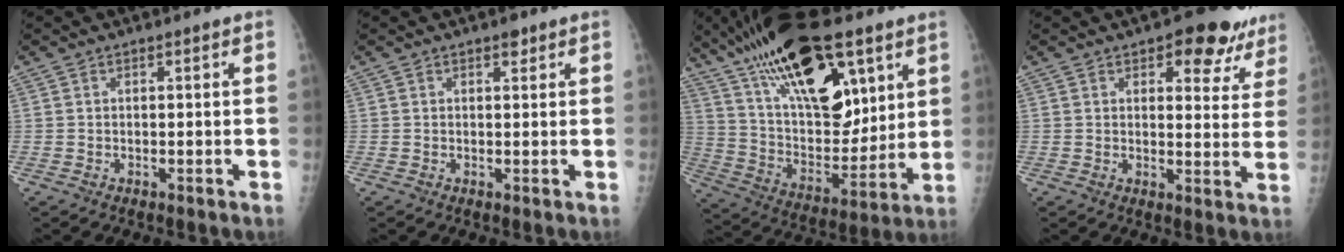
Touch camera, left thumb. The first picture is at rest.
{"total": 1.3, "force": [0.9, 0.7, 0.7], "torque": [-0.001, -0.003, 0.010]}
{"total": 27.6, "force": [15.2, 12.2, 19.5], "torque": [-0.307, -0.036, 0.266]}
{"total": 11.4, "force": [7.6, 5.5, 6.4], "torque": [-0.021, -0.035, 0.083]}